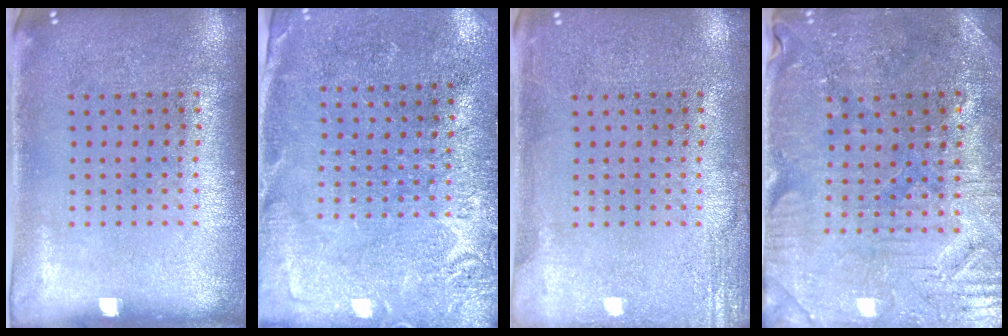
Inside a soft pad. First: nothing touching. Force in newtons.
{"total": 2.7, "press": 2.7, "slide": 0.7}
{"total": 2.2, "press": 2.2, "slide": 0.4}
{"total": 1.4, "press": 1.4, "slide": 0.4}